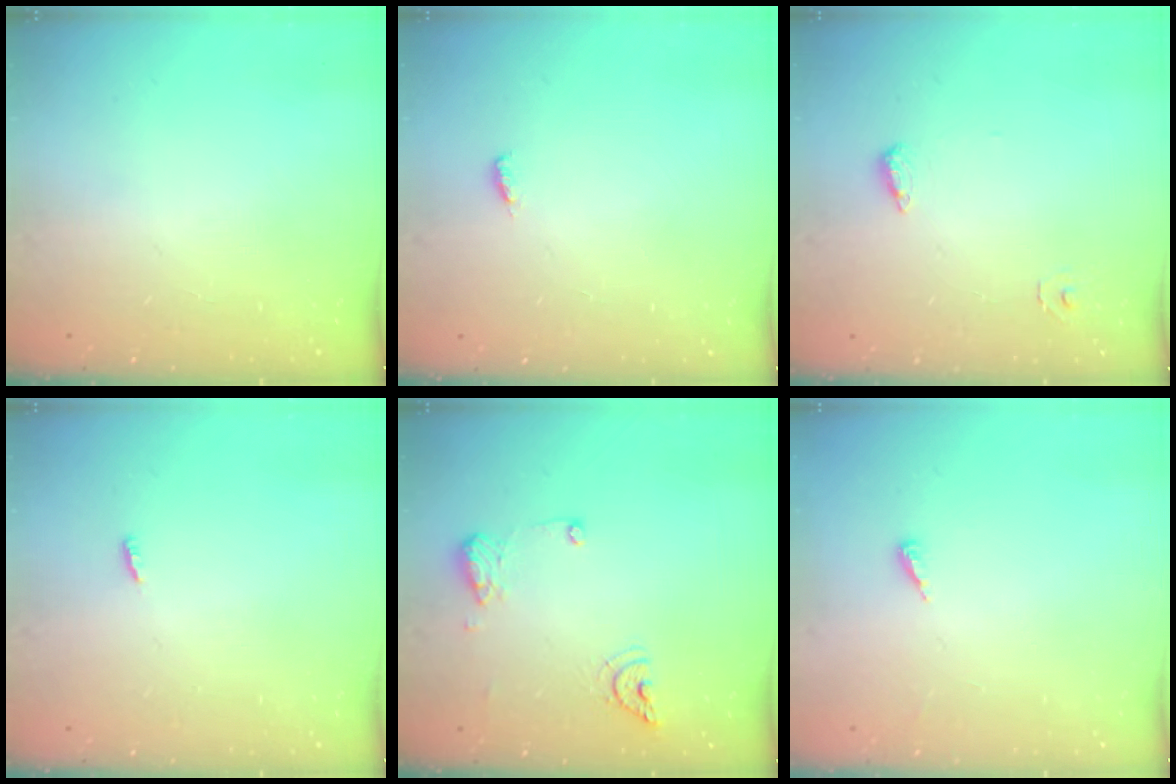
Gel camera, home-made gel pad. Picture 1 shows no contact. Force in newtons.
{"total": 3.7, "press": 3.3, "slide": 1.7}
{"total": 6.2, "press": 6.0, "slide": 1.2}
{"total": 2.8, "press": 2.7, "slide": 0.8}
{"total": 9.6, "press": 9.5, "slide": 1.4}
{"total": 2.8, "press": 2.8, "slide": 0.2}